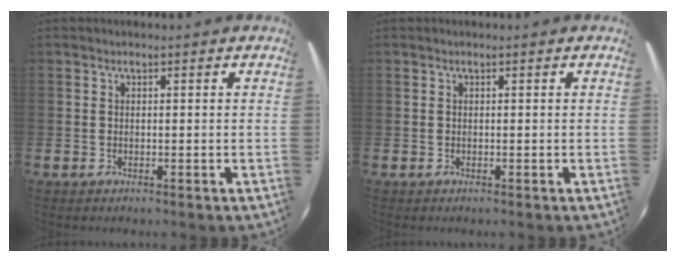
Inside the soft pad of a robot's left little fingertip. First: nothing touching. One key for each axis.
{"total": 0.0}